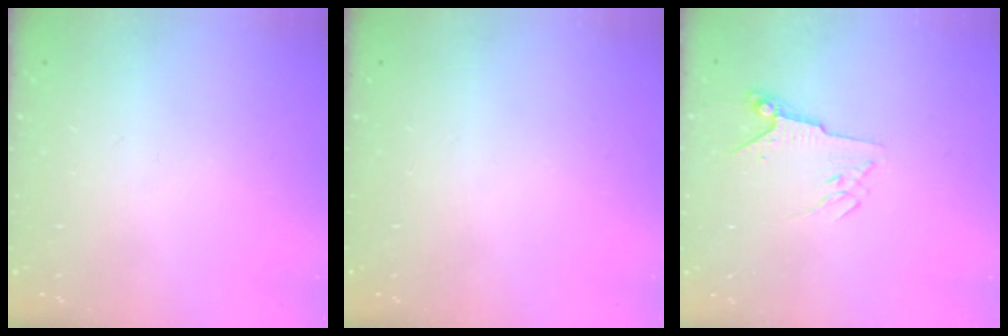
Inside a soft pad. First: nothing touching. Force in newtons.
{"total": 0.0}
{"total": 4.8, "press": 4.7, "slide": 1.0}